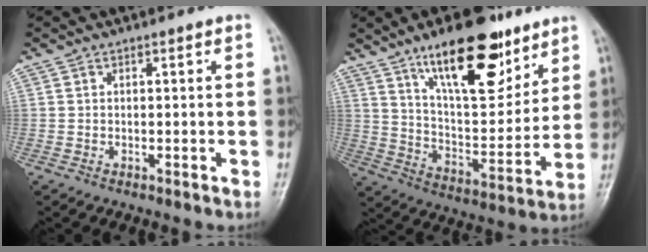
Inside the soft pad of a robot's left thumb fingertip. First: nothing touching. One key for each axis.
{"total": 20.5, "fx": 12.8, "fy": 8.0, "fz": 13.8, "tx": -0.171, "ty": -0.067, "tz": 0.218}